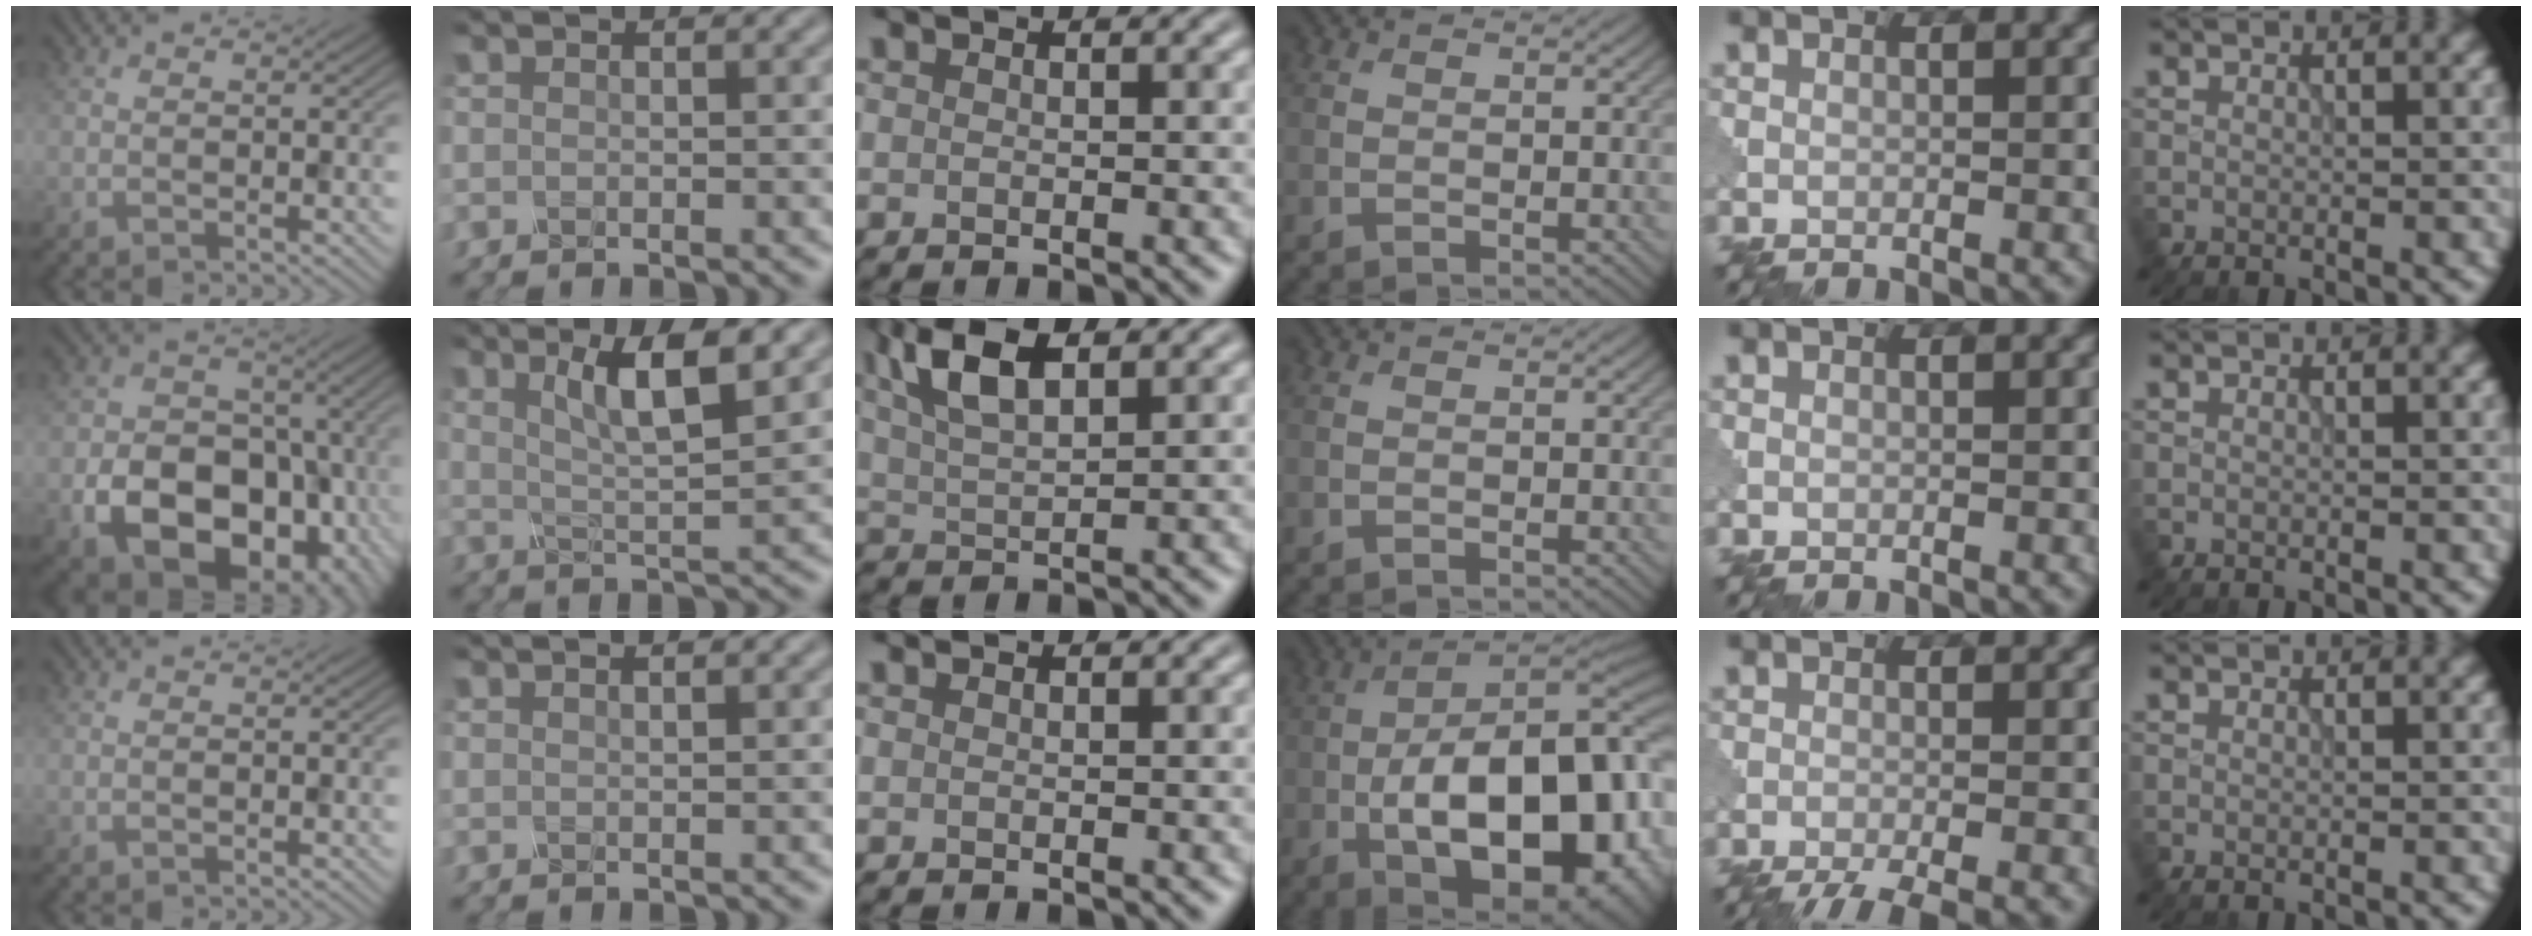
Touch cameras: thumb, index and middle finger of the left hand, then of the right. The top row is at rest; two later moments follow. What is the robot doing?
{"motion": "shake", "object": "sieve"}